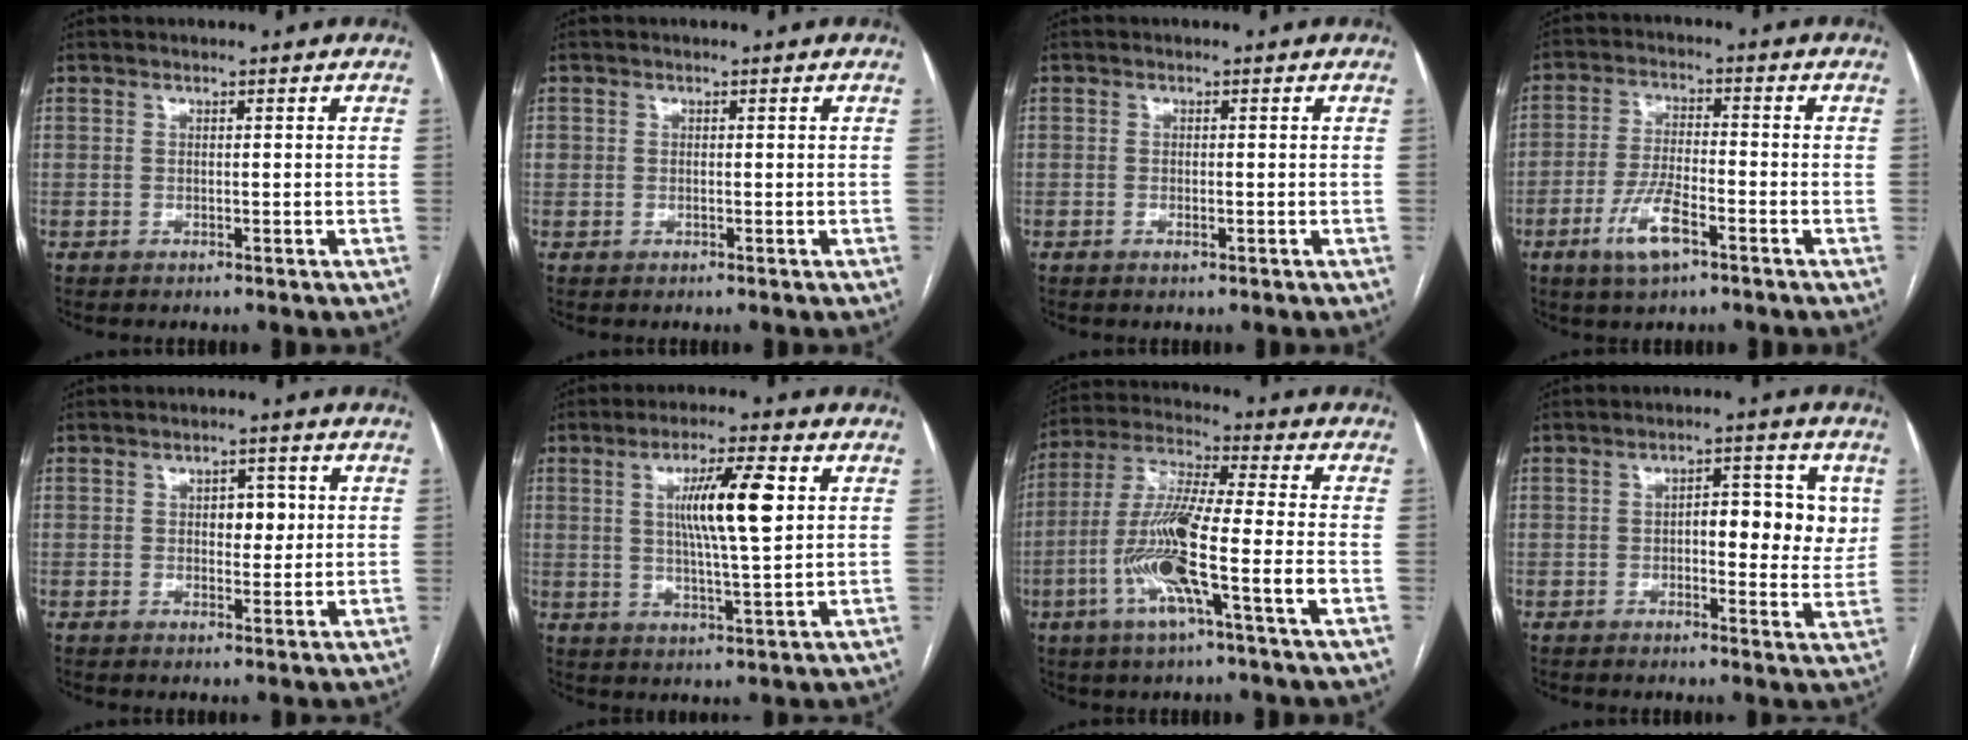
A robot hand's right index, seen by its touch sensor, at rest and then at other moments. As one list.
[{"total": 0.9, "force": [0.1, 0.8, 0.3], "torque": [-0.003, 0.009, 0.003]}, {"total": 1.0, "force": [-0.4, 0.3, 0.9], "torque": [-0.016, -0.001, -0.005]}, {"total": 7.4, "force": [-3.9, 1.9, 6.0], "torque": [-0.125, -0.005, -0.069]}, {"total": 3.2, "force": [0.5, 2.0, 2.5], "torque": [-0.030, 0.007, 0.008]}, {"total": 9.9, "force": [2.4, 0.7, 9.6], "torque": [-0.167, 0.002, 0.041]}, {"total": 14.3, "force": [-4.5, 0.4, 13.5], "torque": [-0.272, -0.002, -0.091]}, {"total": 8.5, "force": [1.3, 3.7, 7.5], "torque": [-0.087, 0.017, 0.016]}]